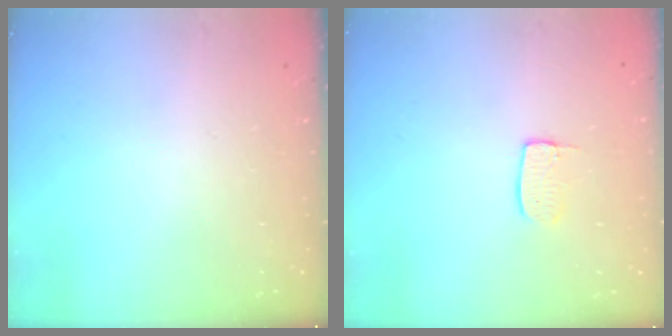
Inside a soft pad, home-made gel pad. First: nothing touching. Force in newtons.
{"total": 4.8, "press": 4.8, "slide": 0.3}